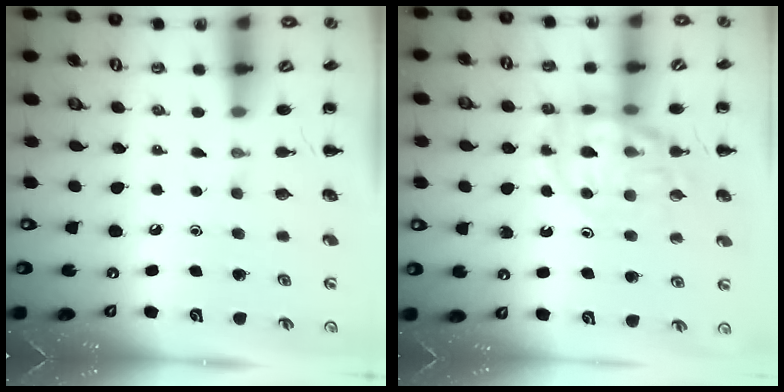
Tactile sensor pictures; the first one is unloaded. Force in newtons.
{"total": 14.8, "press": 14.6, "slide": 2.4}